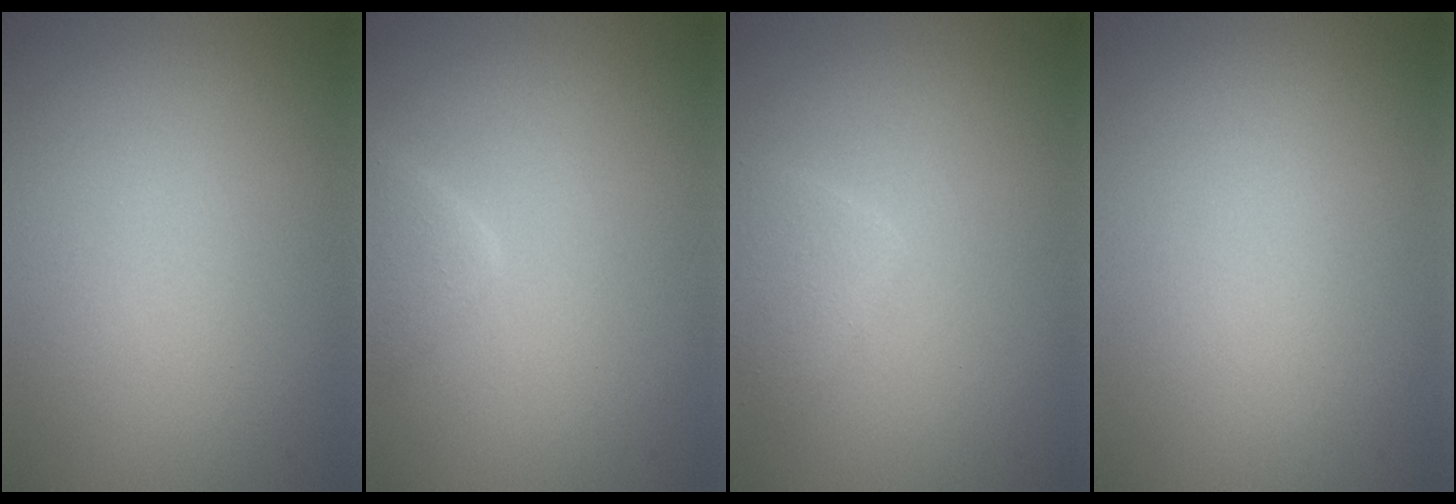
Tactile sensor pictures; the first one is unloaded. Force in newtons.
{"total": 2.2, "press": 2.2, "slide": 0.2}
{"total": 1.9, "press": 1.9, "slide": 0.1}
{"total": 0.0}